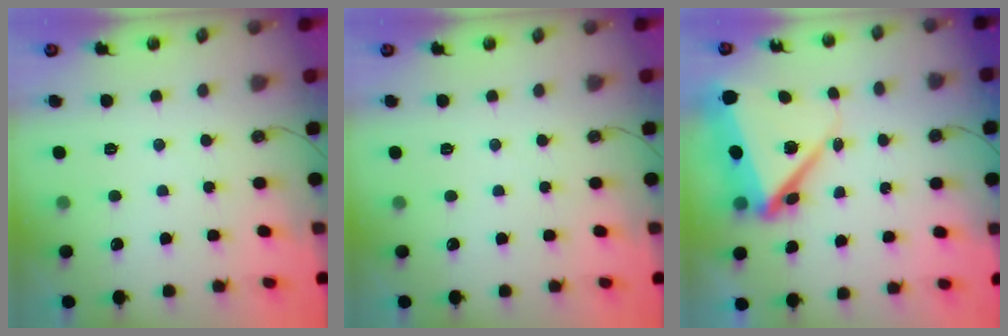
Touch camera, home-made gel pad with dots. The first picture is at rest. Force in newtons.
{"total": 0.0}
{"total": 12.4, "press": 12.3, "slide": 1.5}